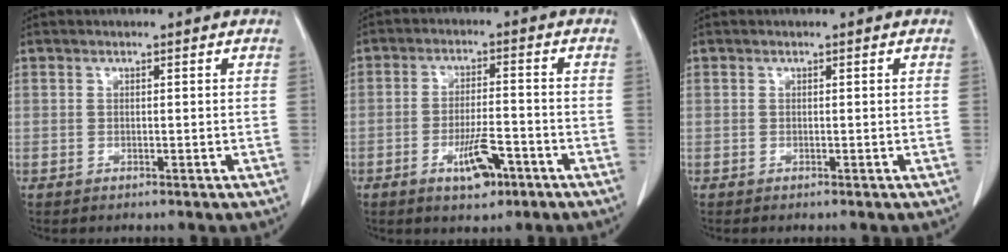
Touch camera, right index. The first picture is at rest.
{"total": 6.3, "force": [-3.3, 2.0, 5.0], "torque": [-0.086, 0.001, -0.047]}
{"total": 0.0}